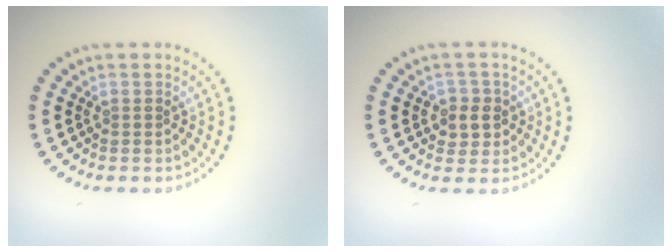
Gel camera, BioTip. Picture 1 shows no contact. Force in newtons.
{"total": 2.4, "press": 2.3, "slide": 0.8}